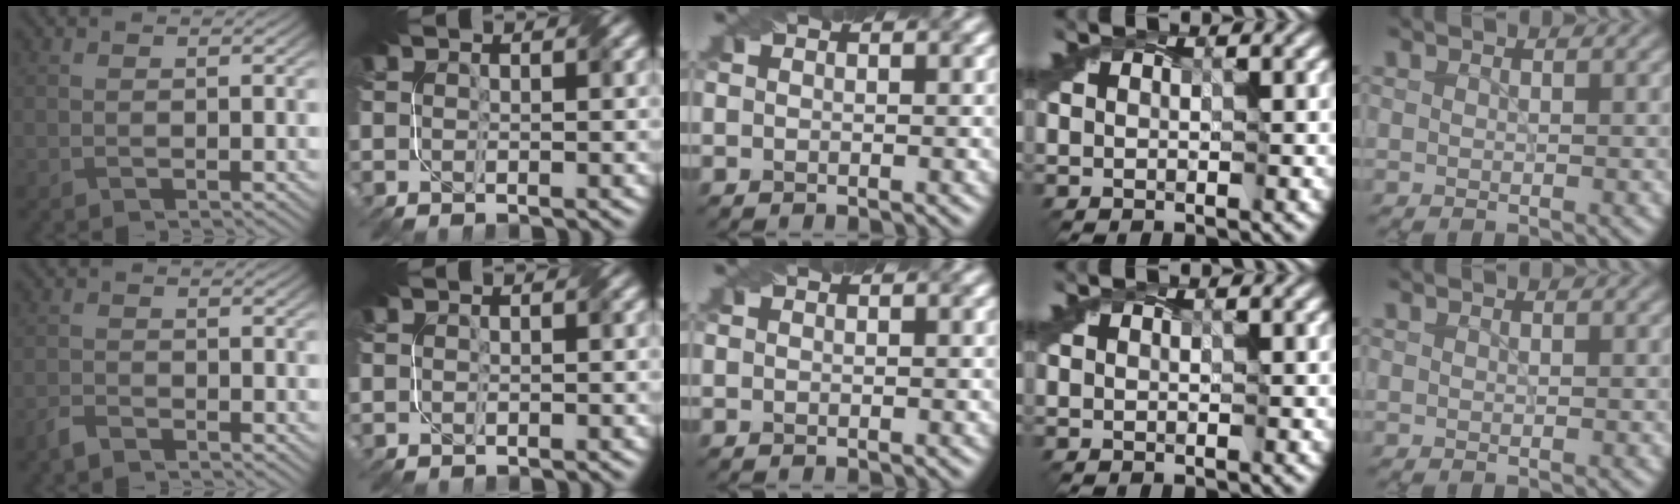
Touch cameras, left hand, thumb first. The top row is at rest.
{"thumb": {"total": 1.7, "force": [-1.5, 0.5, 0.7], "torque": [-0.016, 0.002, -0.039]}}